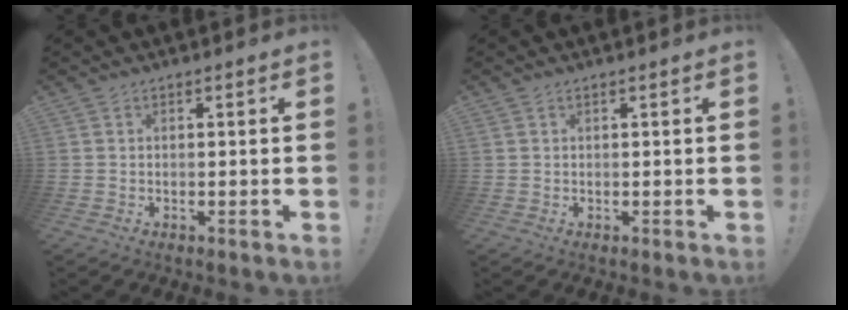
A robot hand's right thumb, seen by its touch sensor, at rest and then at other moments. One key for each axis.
{"total": 0.5, "fx": 0.4, "fy": 0.3, "fz": 0.1, "tx": -0.007, "ty": 0.003, "tz": 0.008}